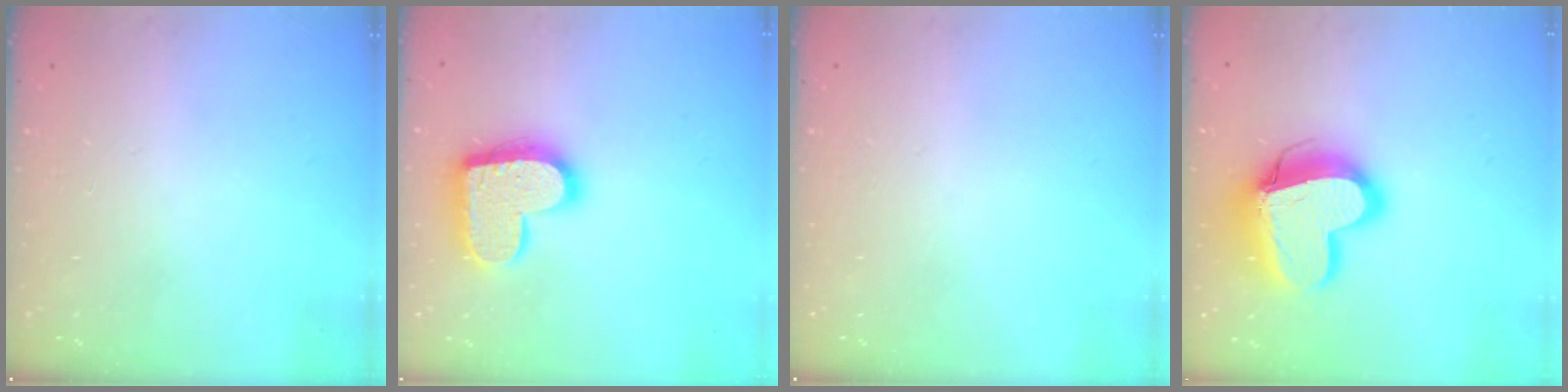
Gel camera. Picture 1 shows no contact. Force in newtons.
{"total": 16.3, "press": 16.3, "slide": 1.3}
{"total": 0.0}
{"total": 17.7, "press": 17.6, "slide": 1.5}